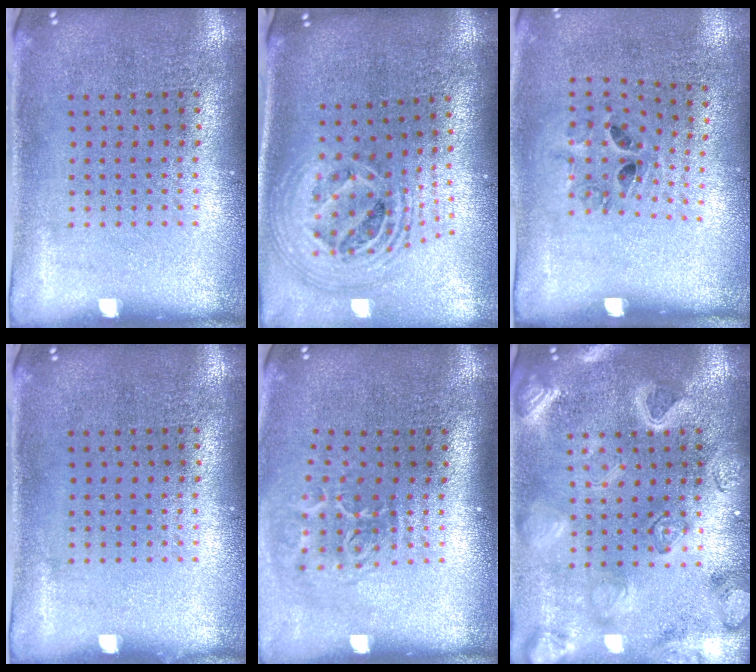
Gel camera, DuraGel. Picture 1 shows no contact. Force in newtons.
{"total": 2.5, "press": 1.9, "slide": 1.7}
{"total": 1.4, "press": 0.8, "slide": 1.2}
{"total": 0.0}
{"total": 1.9, "press": 1.2, "slide": 1.5}
{"total": 3.4, "press": 3.1, "slide": 1.3}